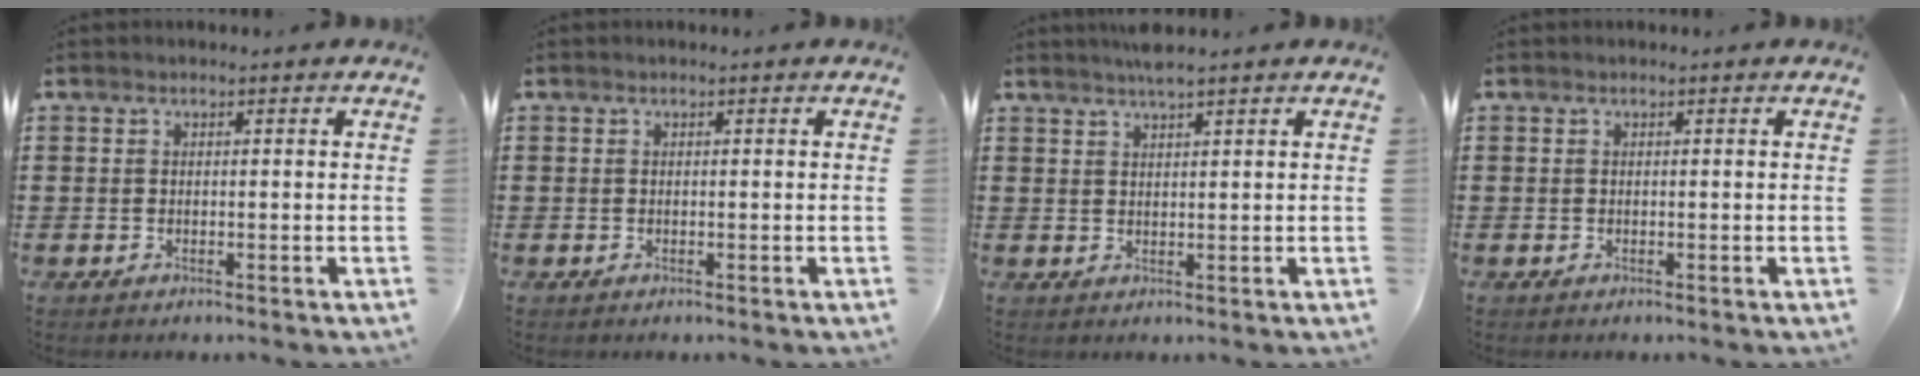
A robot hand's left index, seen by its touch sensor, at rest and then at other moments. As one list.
[{"total": 0.0}, {"total": 2.5, "force": [2.2, 0.0, 1.3], "torque": [-0.028, 0.000, 0.040]}, {"total": 0.0}]